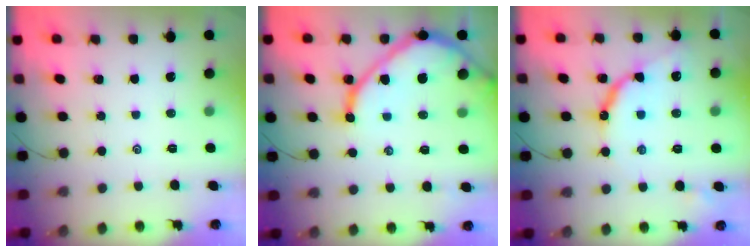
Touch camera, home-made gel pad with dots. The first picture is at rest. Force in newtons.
{"total": 12.3, "press": 12.3, "slide": 1.1}
{"total": 10.4, "press": 10.4, "slide": 0.6}